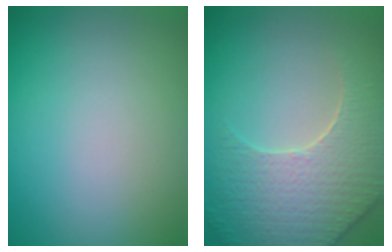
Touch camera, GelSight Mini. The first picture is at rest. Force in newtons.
{"total": 6.6, "press": 5.4, "slide": 3.8}